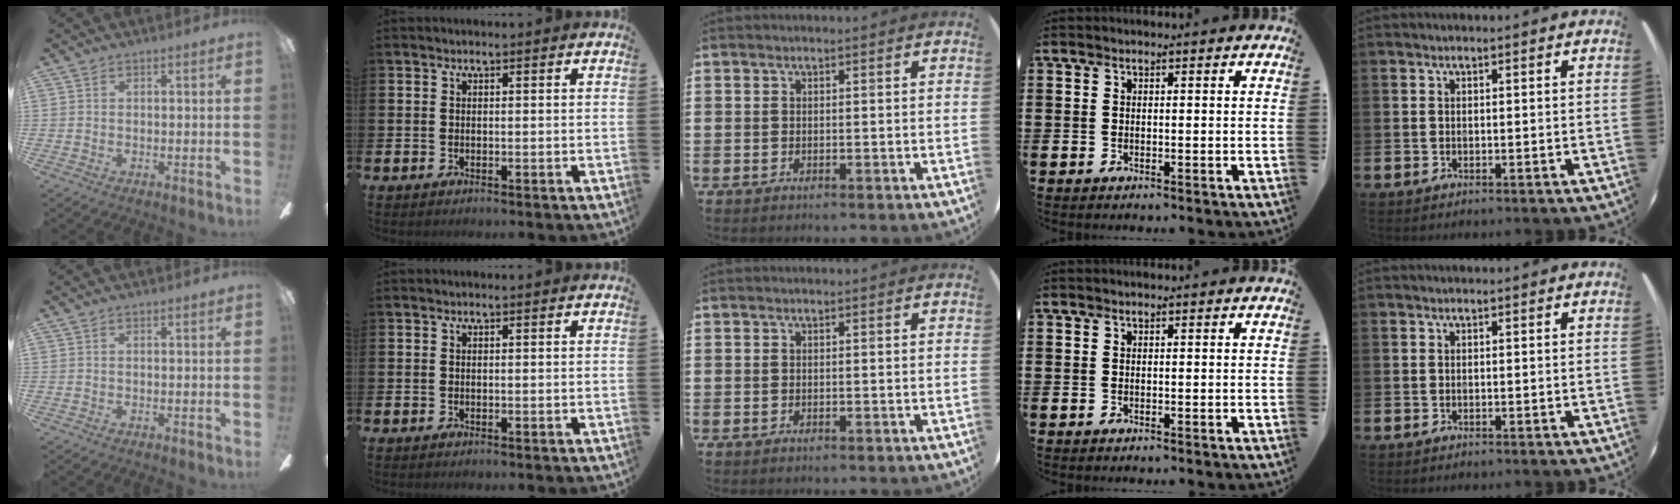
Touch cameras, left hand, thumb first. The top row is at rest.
{}